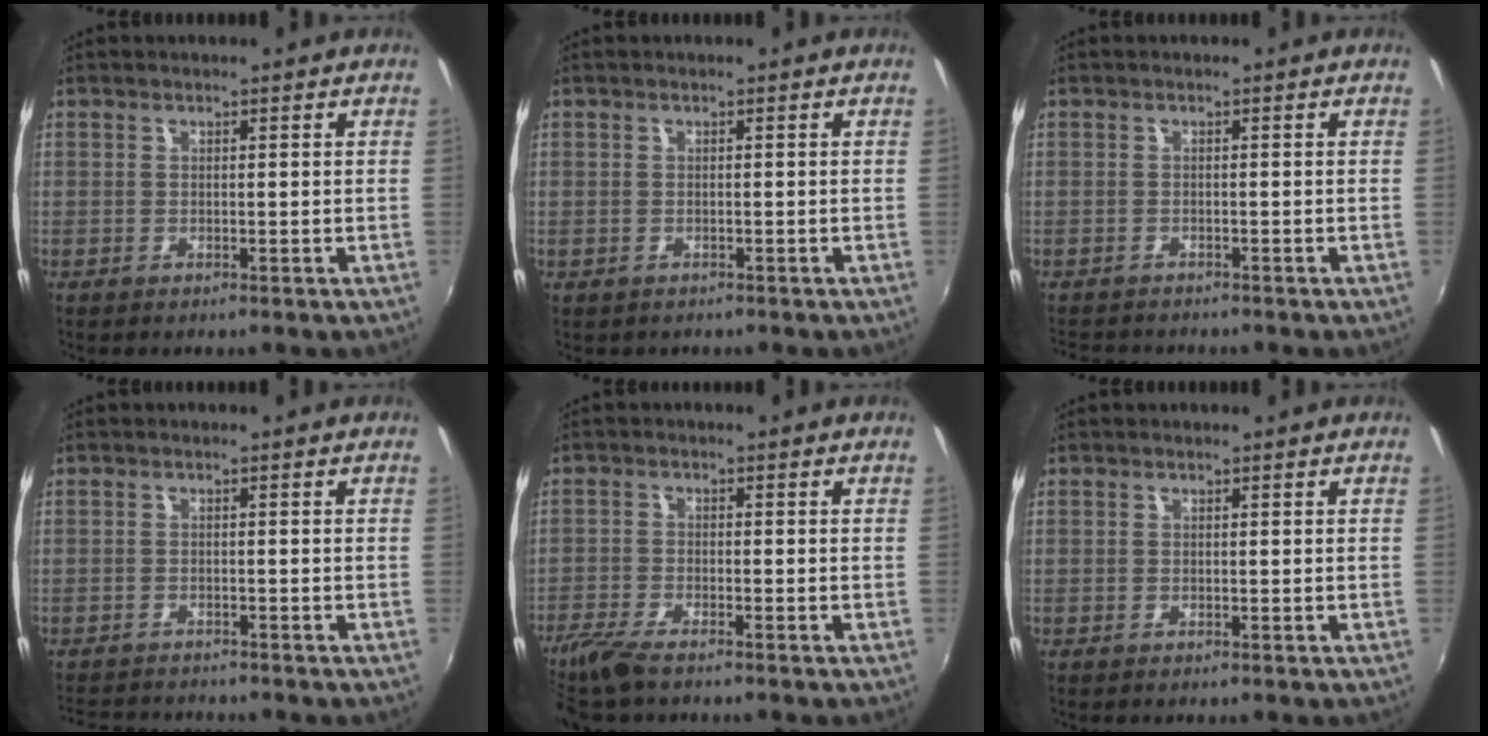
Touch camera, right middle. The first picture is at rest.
{"total": 1.0, "force": [-0.4, 0.9, 0.0], "torque": [-0.001, -0.004, -0.004]}
{"total": 3.9, "force": [-3.7, 0.7, 0.9], "torque": [-0.029, -0.021, -0.063]}
{"total": 6.4, "force": [-6.1, 1.1, 1.6], "torque": [-0.048, -0.014, -0.099]}
{"total": 6.9, "force": [-5.7, 1.1, 3.6], "torque": [-0.099, -0.026, -0.112]}
{"total": 0.0}